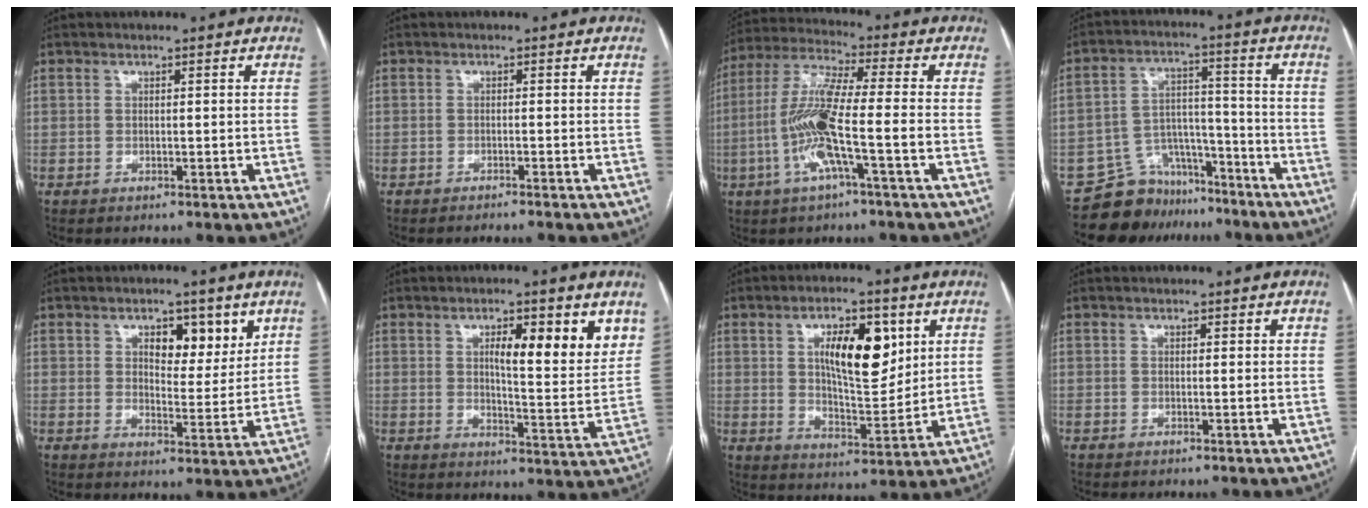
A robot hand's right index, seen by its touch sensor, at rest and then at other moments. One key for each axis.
{"total": 2.4, "fx": -2.1, "fy": -0.6, "fz": 1.0, "tx": -0.007, "ty": 0.004, "tz": -0.028}
{"total": 11.8, "fx": -3.1, "fy": 0.4, "fz": 11.4, "tx": -0.238, "ty": 0.005, "tz": -0.068}
{"total": 9.1, "fx": -7.9, "fy": 4.5, "fz": 0.2, "tx": 0.003, "ty": 0.054, "tz": -0.131}
{"total": 7.2, "fx": 3.7, "fy": 3.3, "fz": 5.2, "tx": -0.066, "ty": 0.001, "tz": 0.055}
{"total": 11.1, "fx": 5.1, "fy": 2.3, "fz": 9.6, "tx": -0.129, "ty": -0.004, "tz": 0.072}
{"total": 12.0, "fx": 4.2, "fy": 4.4, "fz": 10.4, "tx": -0.169, "ty": 0.006, "tz": 0.076}
{"total": 0.6, "fx": 0.5, "fy": 0.1, "fz": 0.3, "tx": -0.003, "ty": 0.001, "tz": 0.004}